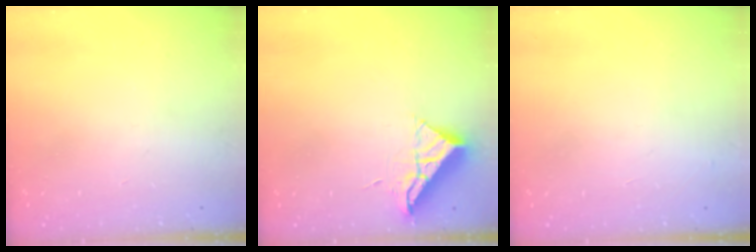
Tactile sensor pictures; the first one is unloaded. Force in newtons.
{"total": 10.2, "press": 10.2, "slide": 0.5}
{"total": 2.9, "press": 2.9, "slide": 0.1}